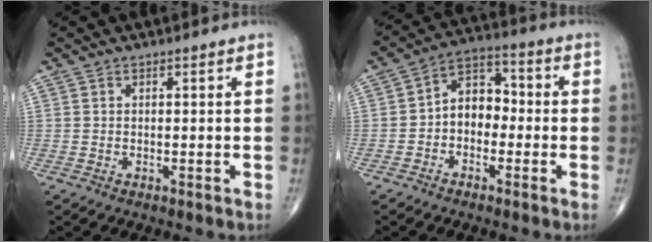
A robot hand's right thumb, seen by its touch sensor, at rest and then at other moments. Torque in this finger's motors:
{"motor_torque": [-0.09, 0.40, 0.43, 0.30, 0.16]}